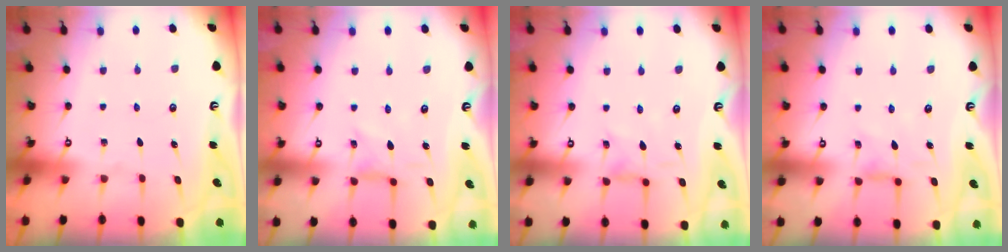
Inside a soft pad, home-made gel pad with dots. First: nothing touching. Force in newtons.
{"total": 1.6, "press": 1.5, "slide": 0.3}
{"total": 1.7, "press": 1.7, "slide": 0.4}
{"total": 2.1, "press": 2.1, "slide": 0.5}